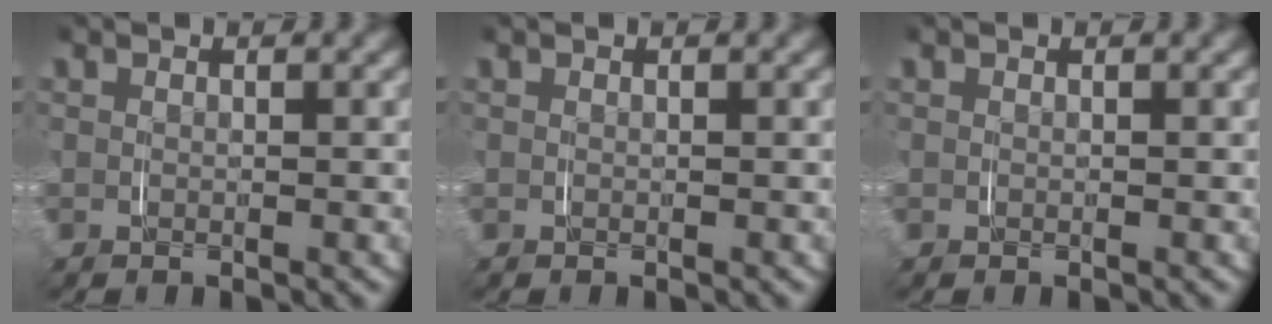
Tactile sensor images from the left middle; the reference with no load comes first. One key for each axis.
{"total": 0.0}
{"total": 0.0}